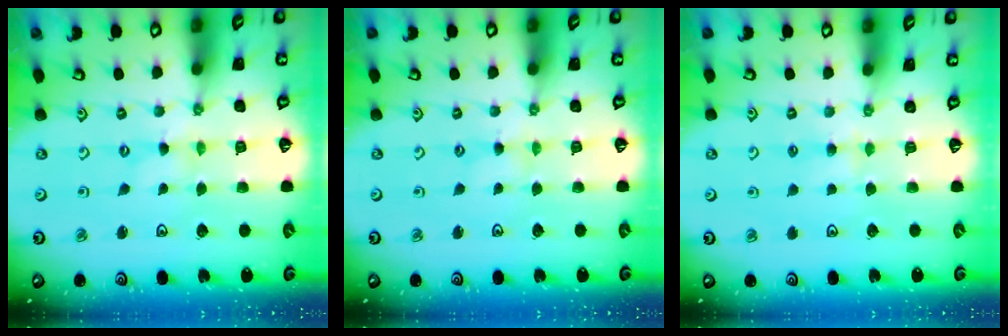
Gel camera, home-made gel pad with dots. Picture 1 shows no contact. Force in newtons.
{"total": 2.5, "press": 2.5, "slide": 0.4}
{"total": 2.9, "press": 2.9, "slide": 0.5}